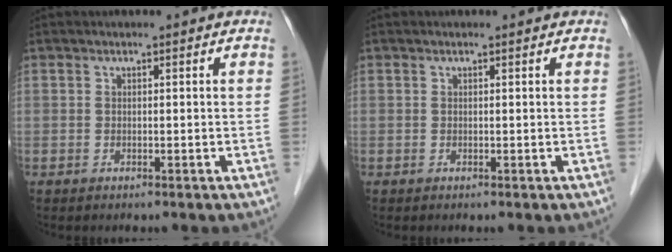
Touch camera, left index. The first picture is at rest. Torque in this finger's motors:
{"motor_torque": [-0.19, -0.20, 0.00, 0.00]}